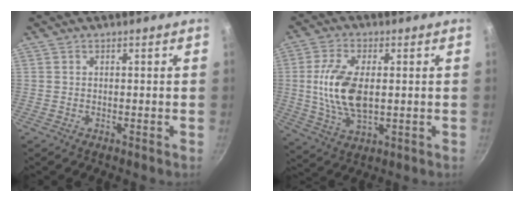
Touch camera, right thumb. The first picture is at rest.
{"total": 12.2, "force": [0.6, 6.3, 10.4], "torque": [-0.203, -0.002, 0.014]}